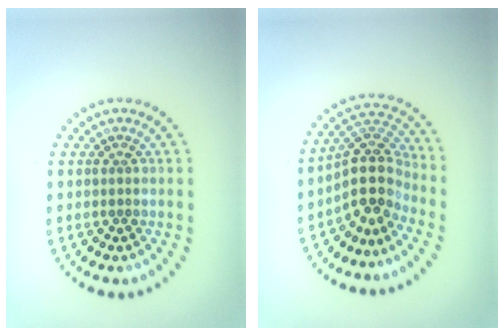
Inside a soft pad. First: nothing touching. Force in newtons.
{"total": 4.6, "press": 3.5, "slide": 3.0}